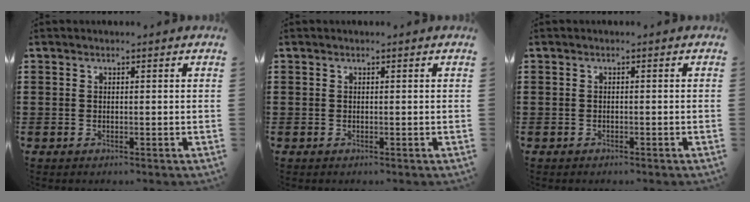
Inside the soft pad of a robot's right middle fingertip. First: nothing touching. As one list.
[{"total": 0.0}, {"total": 0.6, "force": [-0.5, 0.3, 0.0], "torque": [0.000, 0.004, -0.013]}]